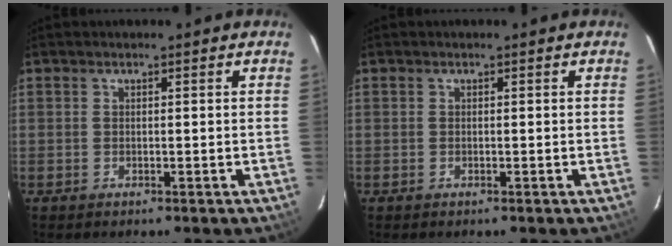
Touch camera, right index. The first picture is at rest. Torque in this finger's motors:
{"motor_torque": [0.00, 0.00, 0.02, 0.00]}